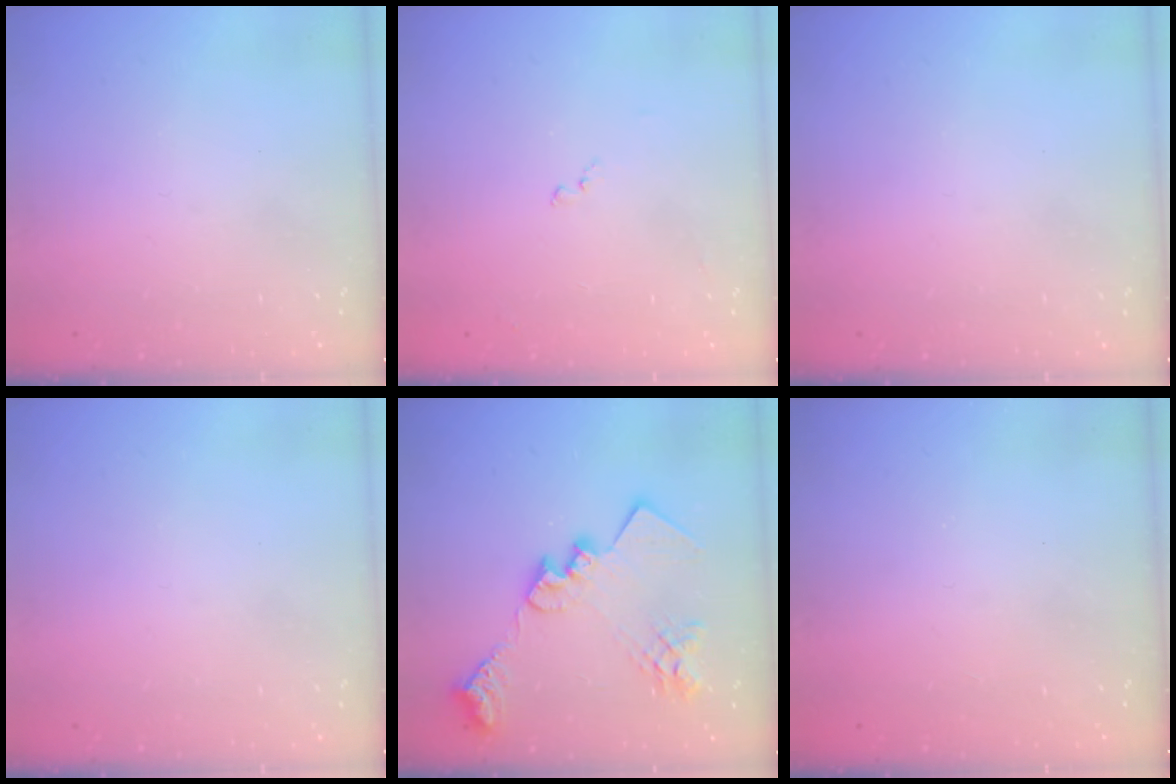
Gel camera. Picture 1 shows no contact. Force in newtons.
{"total": 9.4, "press": 9.3, "slide": 0.7}
{"total": 0.0}
{"total": 0.0}
{"total": 21.9, "press": 21.8, "slide": 2.0}
{"total": 0.9, "press": 0.9, "slide": 0.1}